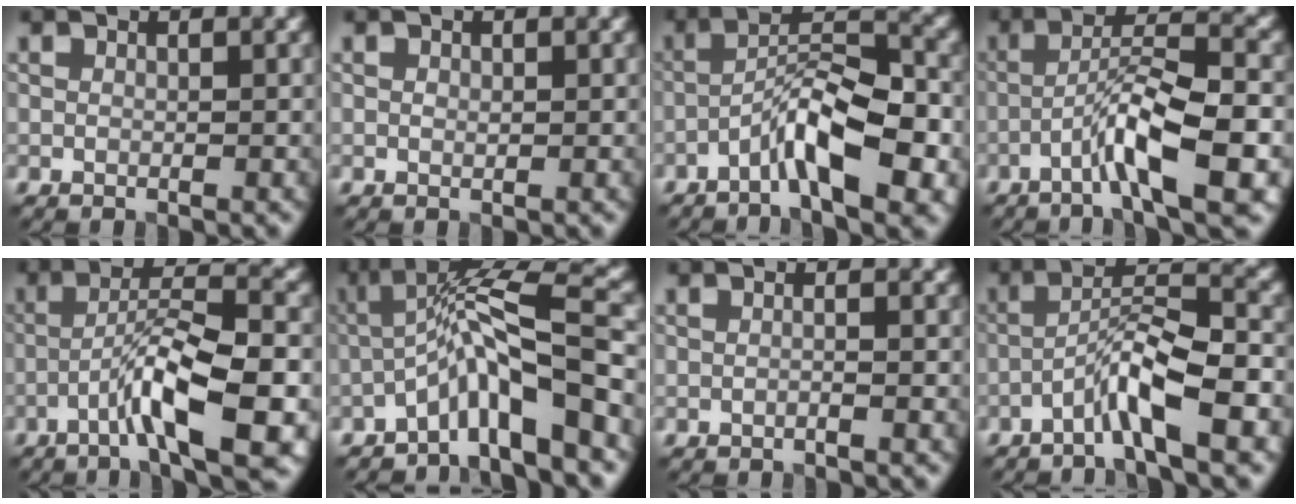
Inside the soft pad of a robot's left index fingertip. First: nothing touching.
{"total": 0.5, "force": [0.1, 0.4, 0.4], "torque": [-0.006, -0.001, 0.001]}
{"total": 6.9, "force": [-3.5, 1.7, 5.8], "torque": [-0.103, 0.018, -0.064]}
{"total": 7.2, "force": [-3.2, 1.0, 6.4], "torque": [-0.113, 0.019, -0.059]}
{"total": 8.2, "force": [-3.5, 1.2, 7.3], "torque": [-0.122, 0.017, -0.064]}
{"total": 8.0, "force": [-3.5, 1.3, 7.0], "torque": [-0.117, 0.025, -0.069]}
{"total": 0.8, "force": [-0.3, 0.2, 0.7], "torque": [-0.011, -0.003, -0.013]}
{"total": 5.6, "force": [-3.2, 0.7, 4.6], "torque": [-0.082, 0.019, -0.064]}